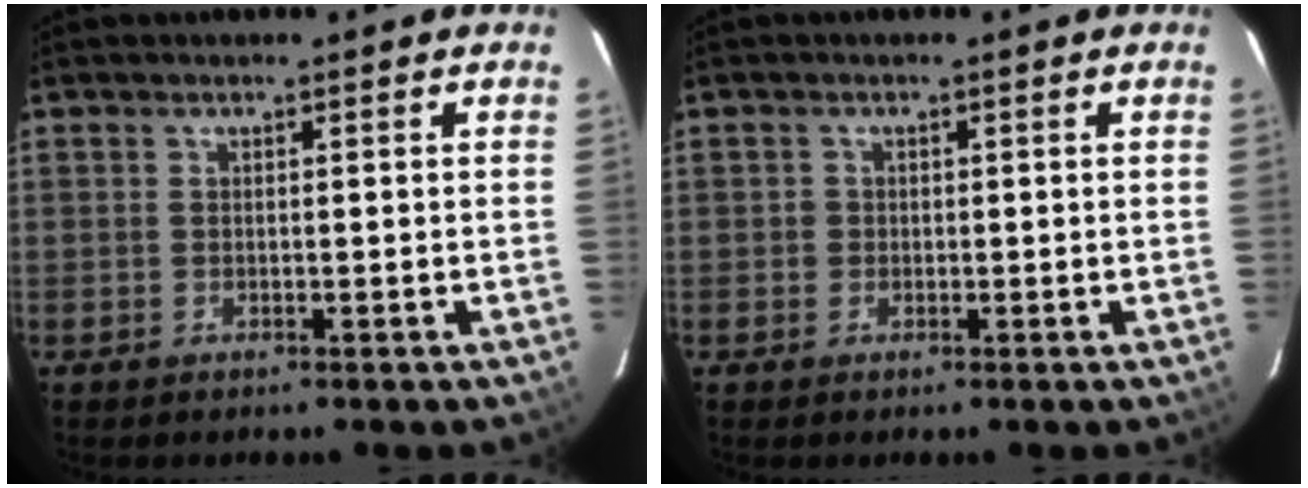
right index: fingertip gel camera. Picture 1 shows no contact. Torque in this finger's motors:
{"motor_torque": [0.17, 0.08, 0.10, 0.01]}